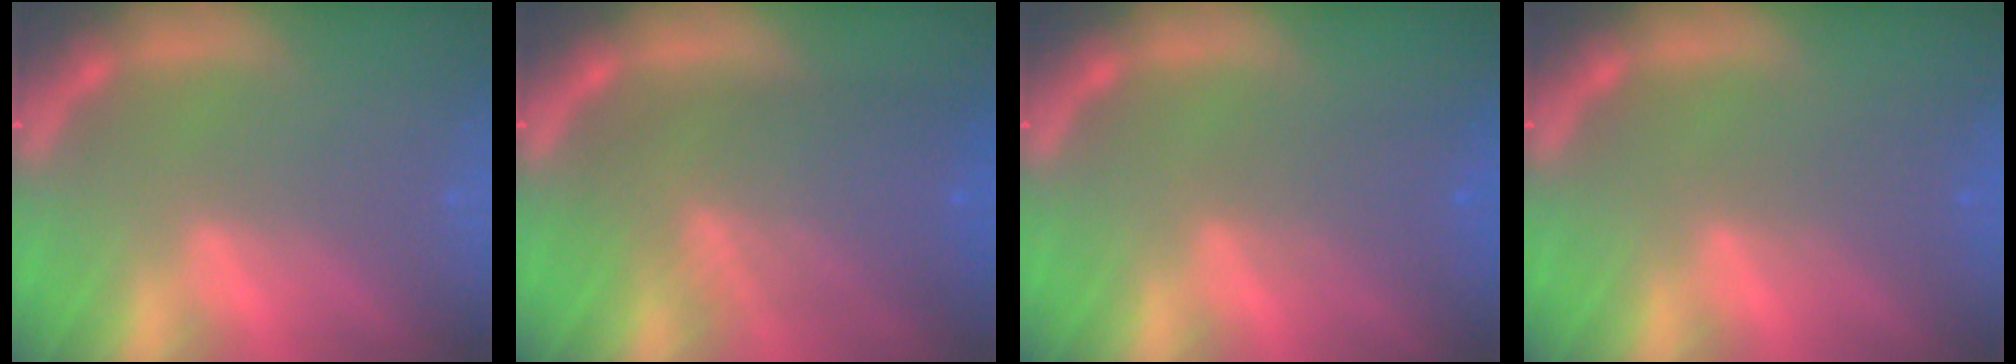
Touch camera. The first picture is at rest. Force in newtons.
{"total": 8.6}
{"total": 2.5}
{"total": 1.5}